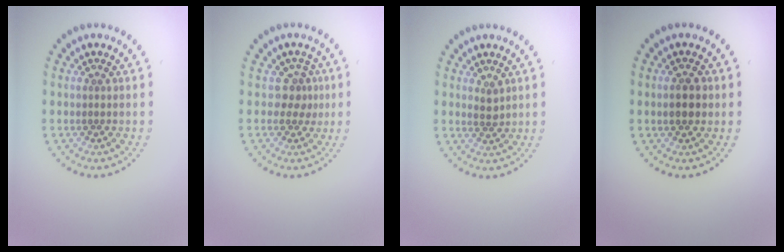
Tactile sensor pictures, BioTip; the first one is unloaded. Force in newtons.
{"total": 1.8, "press": 1.5, "slide": 1.1}
{"total": 1.2, "press": 1.0, "slide": 0.6}
{"total": 2.4, "press": 2.4, "slide": 0.1}